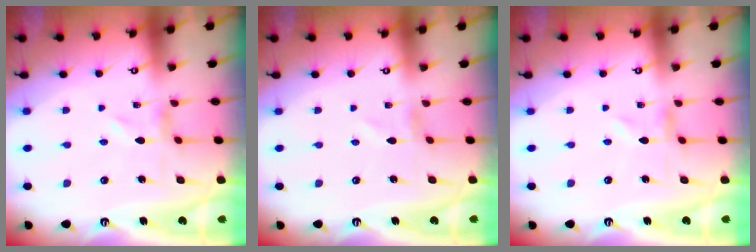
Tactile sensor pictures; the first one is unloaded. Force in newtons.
{"total": 0.0}
{"total": 0.0}